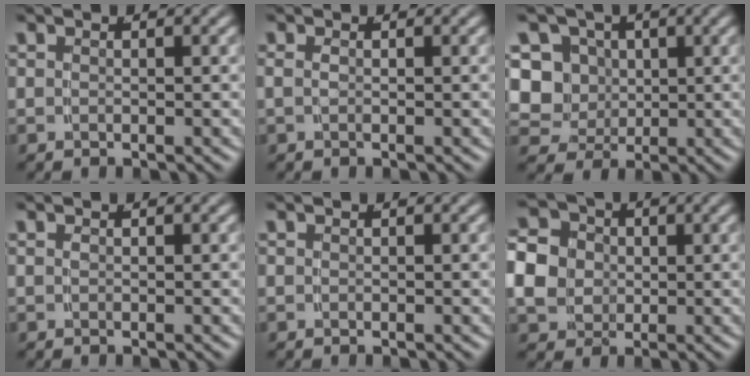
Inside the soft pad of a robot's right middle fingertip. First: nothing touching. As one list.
[{"total": 0.7, "force": [-0.2, 0.3, 0.6], "torque": [-0.016, -0.007, -0.001]}, {"total": 12.2, "force": [0.7, 11.2, 4.7], "torque": [-0.129, -0.036, 0.012]}, {"total": 0.0}, {"total": 0.0}, {"total": 8.4, "force": [1.0, 7.3, 4.1], "torque": [-0.093, -0.018, 0.018]}]